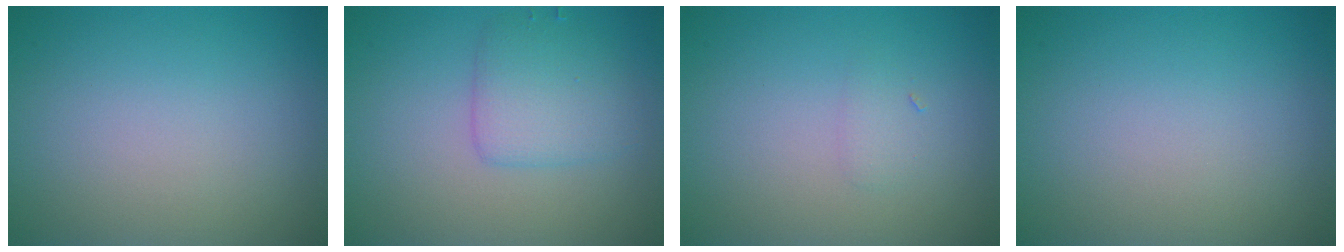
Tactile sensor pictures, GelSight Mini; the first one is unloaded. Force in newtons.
{"total": 3.1, "press": 3.1, "slide": 0.2}
{"total": 0.8, "press": 0.8, "slide": 0.1}
{"total": 0.0}